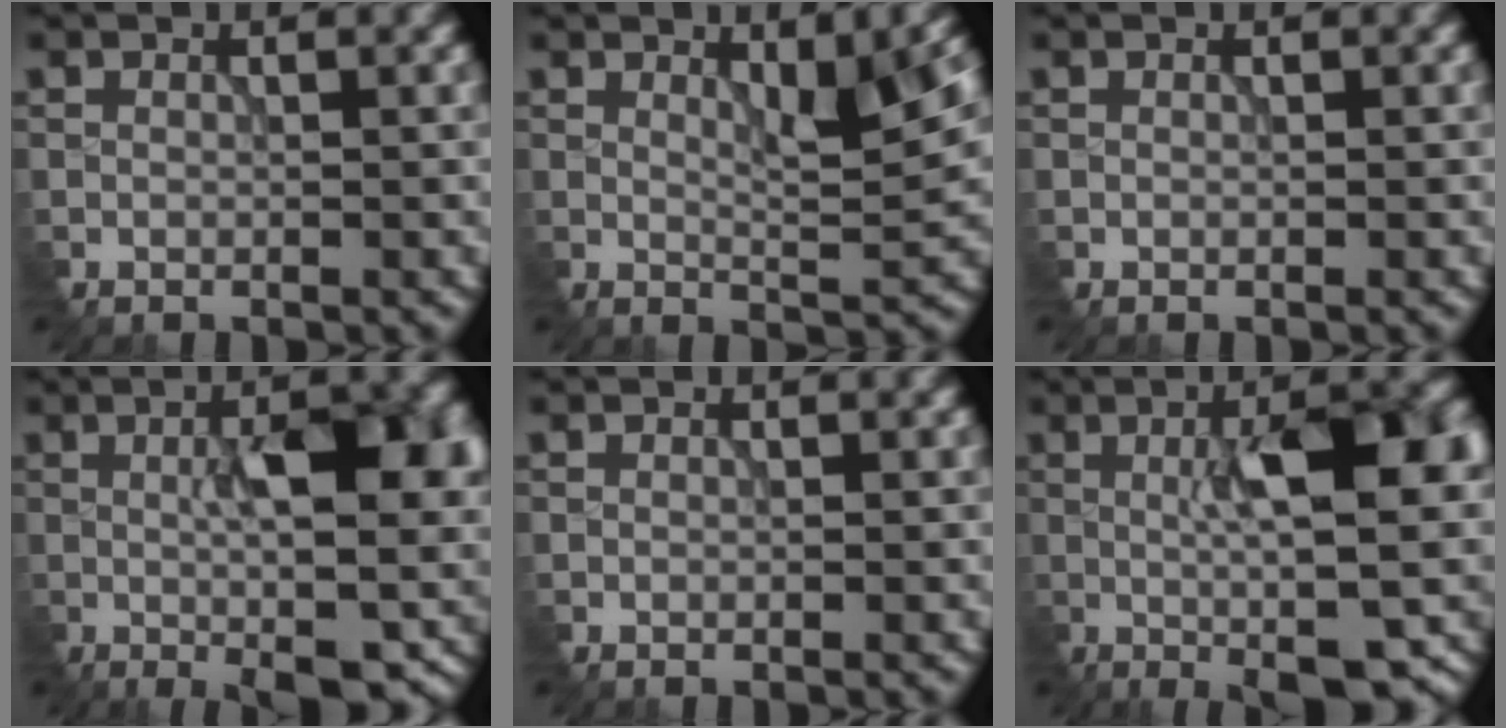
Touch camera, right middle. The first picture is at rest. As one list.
[{"total": 4.4, "force": [1.2, 0.9, 4.2], "torque": [-0.065, -0.001, 0.020]}, {"total": 0.0}, {"total": 9.8, "force": [-0.9, 3.1, 9.3], "torque": [-0.128, -0.007, -0.008]}, {"total": 0.0}, {"total": 10.9, "force": [-1.2, 2.9, 10.4], "torque": [-0.143, 0.001, -0.016]}]